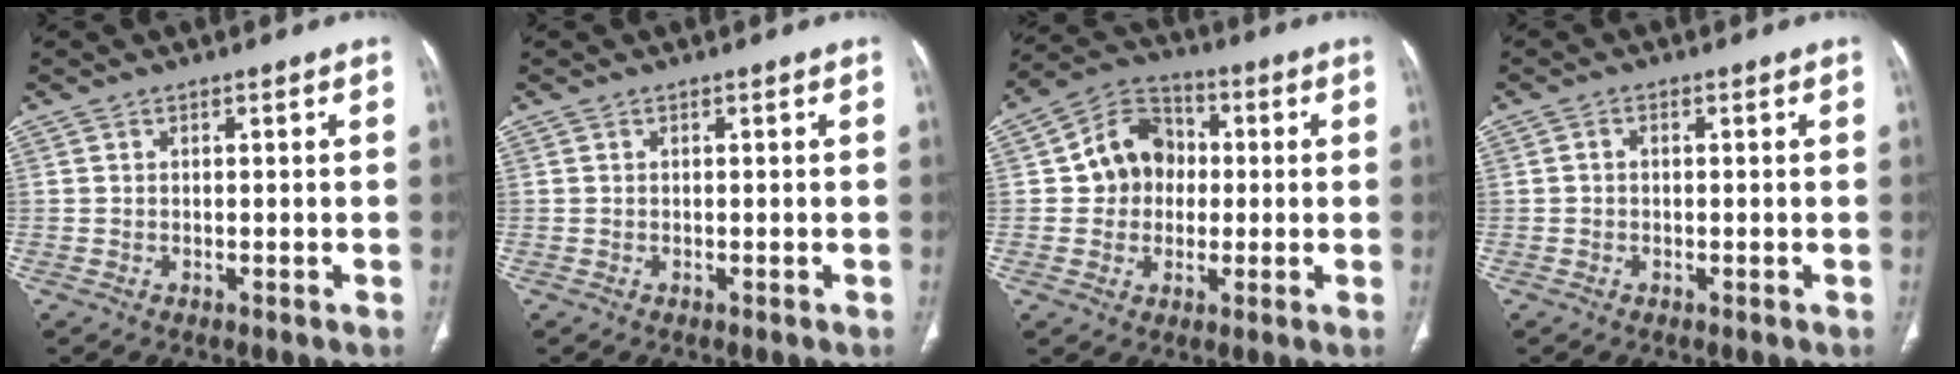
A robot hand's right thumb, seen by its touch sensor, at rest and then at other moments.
{"total": 0.0}
{"total": 10.7, "force": [0.5, 9.3, 5.3], "torque": [-0.050, 0.023, -0.001]}
{"total": 0.8, "force": [-0.1, 0.6, 0.5], "torque": [-0.007, 0.002, -0.004]}